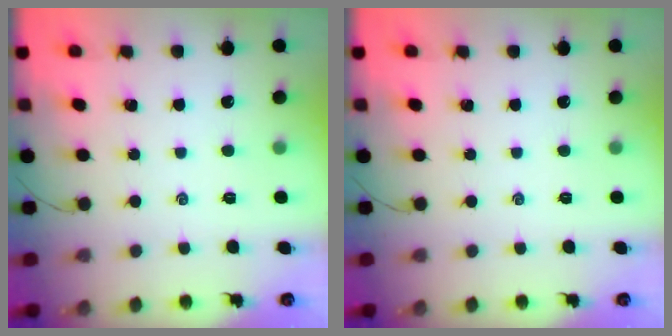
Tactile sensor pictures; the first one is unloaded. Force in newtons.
{"total": 0.0}